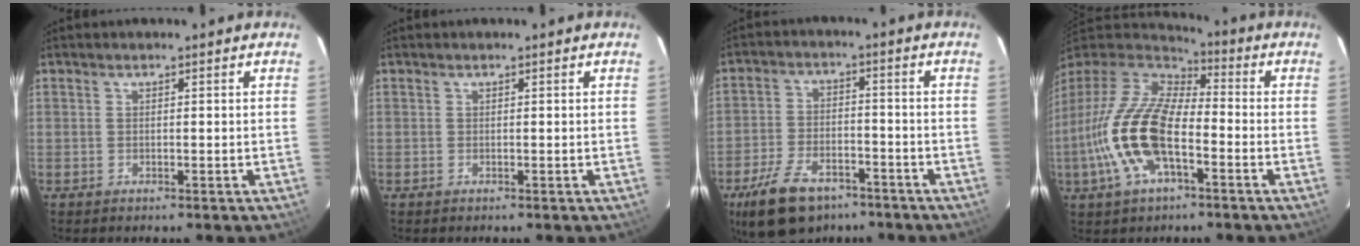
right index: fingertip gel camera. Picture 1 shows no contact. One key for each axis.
{"total": 0.0}
{"total": 13.6, "fx": -9.0, "fy": 7.2, "fz": 7.2, "tx": -0.163, "ty": -0.003, "tz": -0.151}
{"total": 18.4, "fx": -5.8, "fy": 8.2, "fz": 15.4, "tx": -0.319, "ty": -0.015, "tz": -0.116}